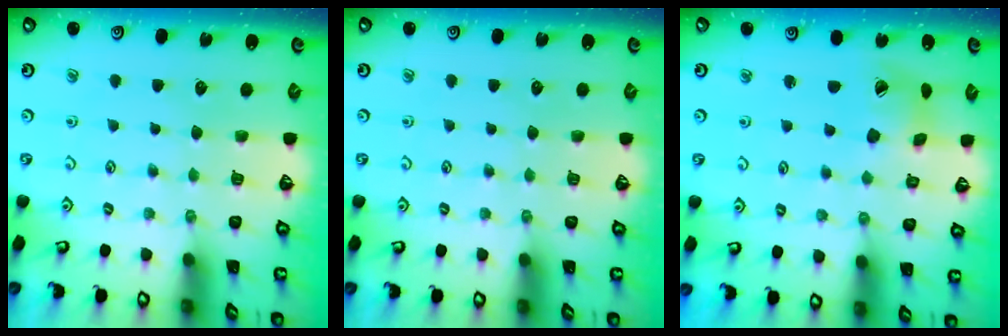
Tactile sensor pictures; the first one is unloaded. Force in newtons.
{"total": 0.0}
{"total": 7.7, "press": 7.6, "slide": 1.0}